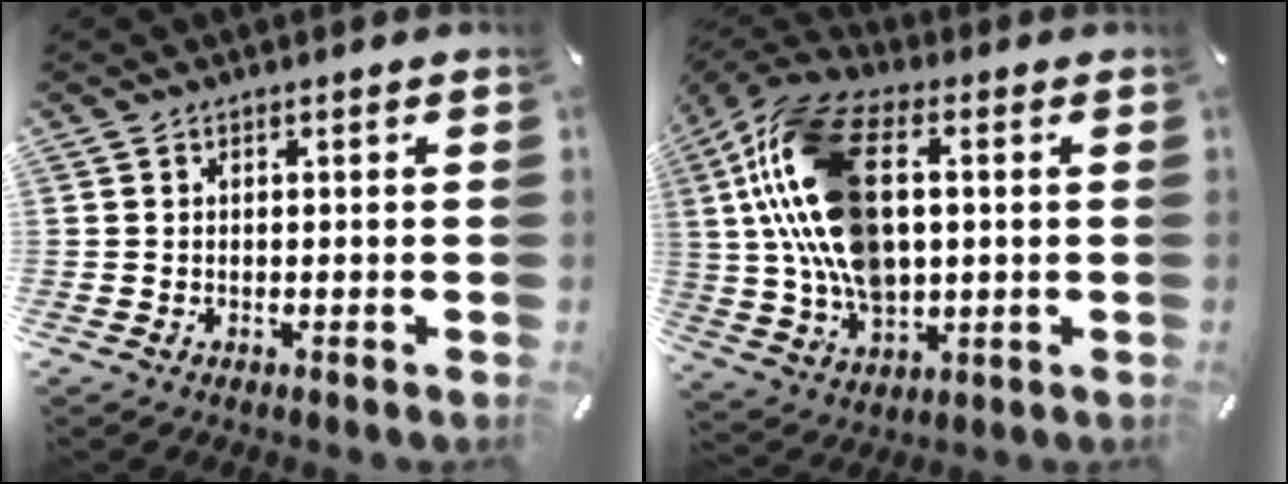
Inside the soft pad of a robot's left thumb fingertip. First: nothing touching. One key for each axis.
{"total": 19.5, "fx": 2.7, "fy": 12.4, "fz": 14.8, "tx": -0.331, "ty": 0.006, "tz": 0.047}